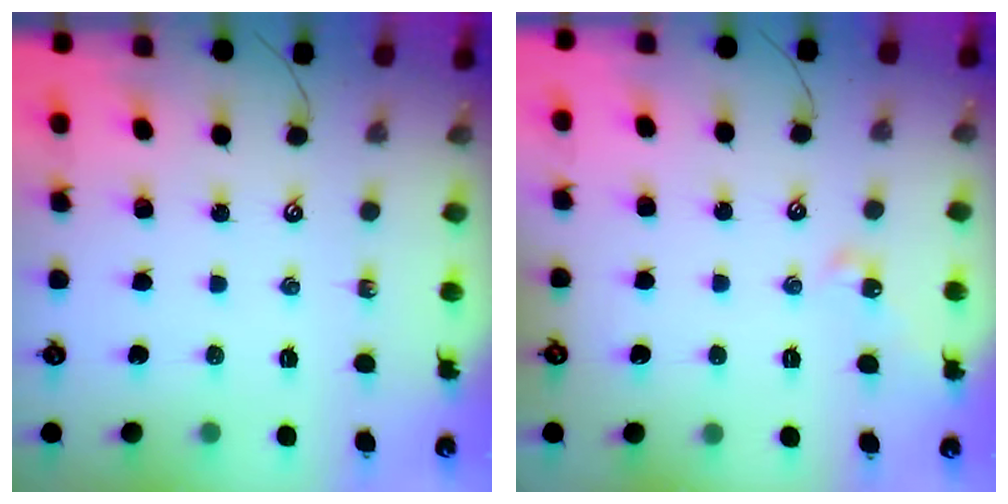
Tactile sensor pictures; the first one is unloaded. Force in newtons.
{"total": 2.6, "press": 2.5, "slide": 0.4}